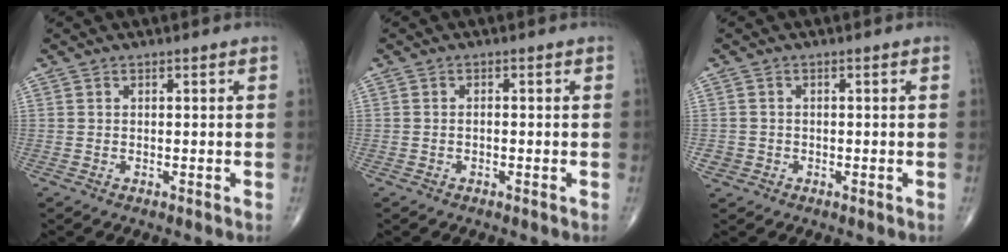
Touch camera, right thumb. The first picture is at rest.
{"total": 0.7, "force": [-0.3, 0.4, 0.4], "torque": [-0.007, 0.004, -0.006]}
{"total": 1.8, "force": [-0.6, 1.7, 0.3], "torque": [0.001, 0.007, -0.010]}